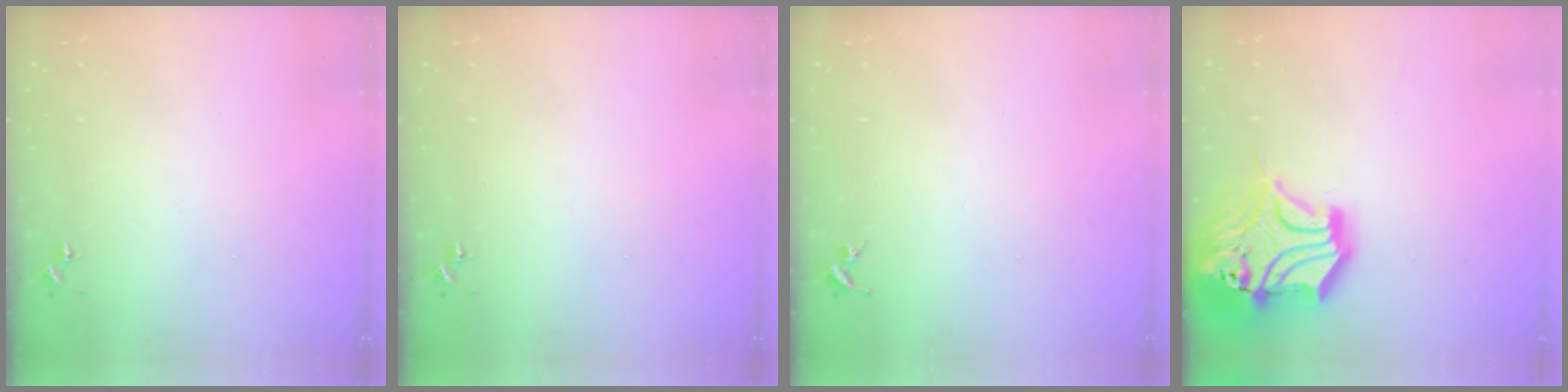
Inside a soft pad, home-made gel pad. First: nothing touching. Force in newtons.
{"total": 0.0}
{"total": 0.0}
{"total": 23.1, "press": 22.8, "slide": 3.6}